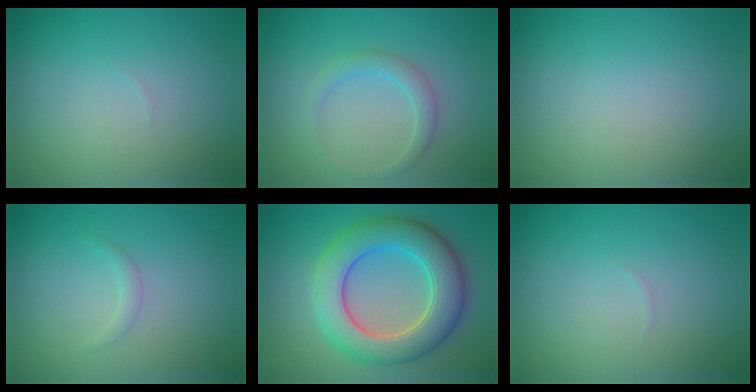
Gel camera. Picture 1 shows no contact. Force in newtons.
{"total": 1.8, "press": 1.8, "slide": 0.2}
{"total": 0.0}
{"total": 0.8, "press": 0.8, "slide": 0.1}
{"total": 8.3, "press": 8.3, "slide": 0.6}
{"total": 0.0}